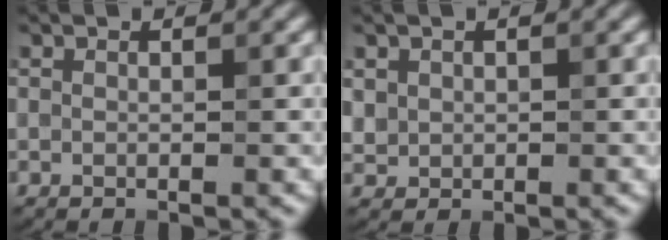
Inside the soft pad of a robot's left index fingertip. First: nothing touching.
{"total": 1.2, "force": [0.4, 1.1, 0.2], "torque": [-0.002, -0.005, 0.011]}